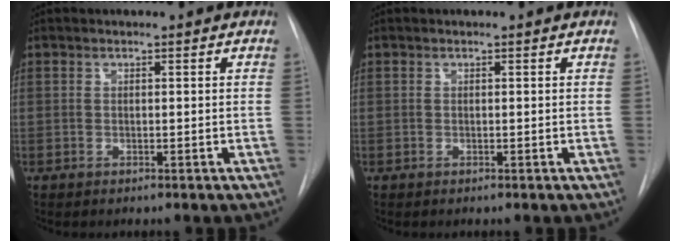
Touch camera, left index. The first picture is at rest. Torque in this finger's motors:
{"motor_torque": [-0.02, 0.02, 0.00, 0.00]}